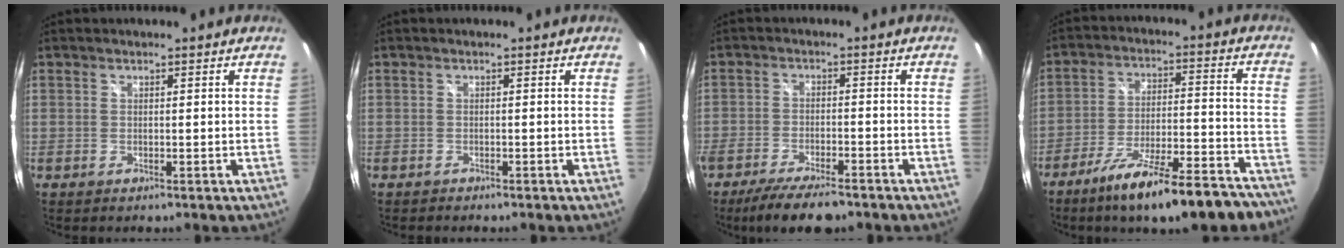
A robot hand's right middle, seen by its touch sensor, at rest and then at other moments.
{"total": 0.7, "force": [-0.6, 0.2, 0.0], "torque": [-0.004, 0.000, -0.011]}
{"total": 10.5, "force": [-8.6, 2.5, 5.5], "torque": [-0.124, -0.027, -0.142]}
{"total": 20.6, "force": [-16.7, 4.0, 11.4], "torque": [-0.182, -0.020, -0.236]}